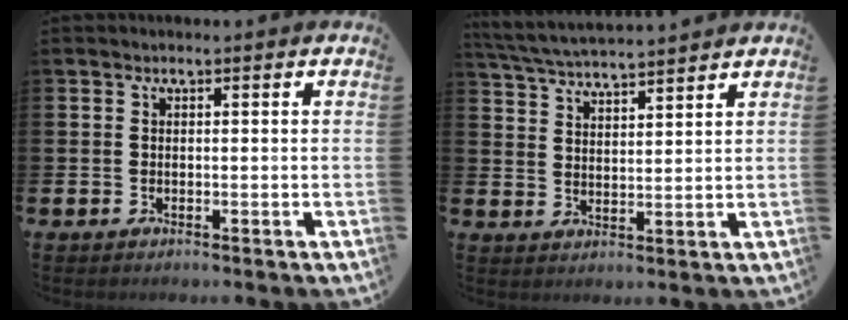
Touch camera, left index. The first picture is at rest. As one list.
[{"total": 4.8, "force": [4.8, 0.1, 0.7], "torque": [-0.031, -0.029, 0.084]}]